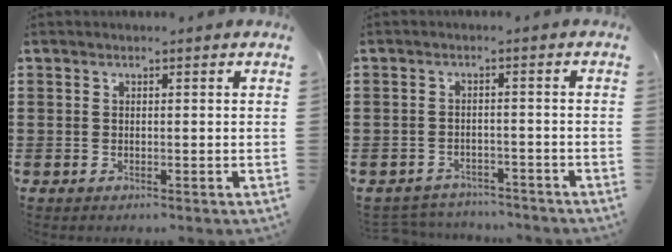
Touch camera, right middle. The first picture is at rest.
{"total": 2.7, "force": [-2.7, 0.4, -0.2], "torque": [-0.006, -0.003, -0.059]}